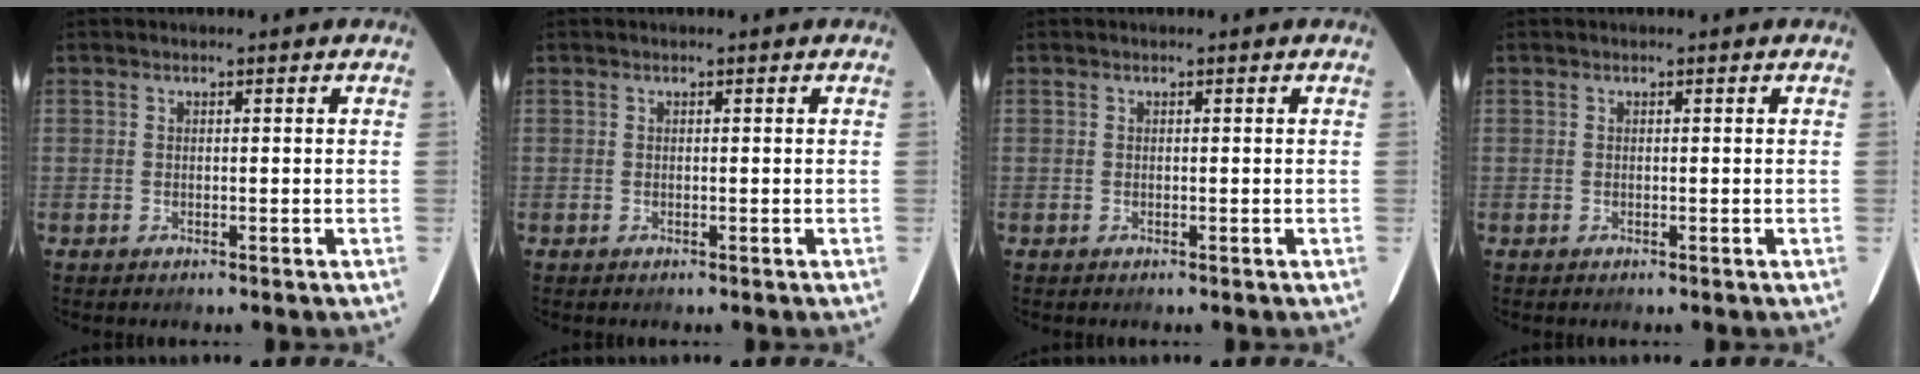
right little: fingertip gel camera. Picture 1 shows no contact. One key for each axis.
{"total": 0.0}
{"total": 0.0}
{"total": 0.0}